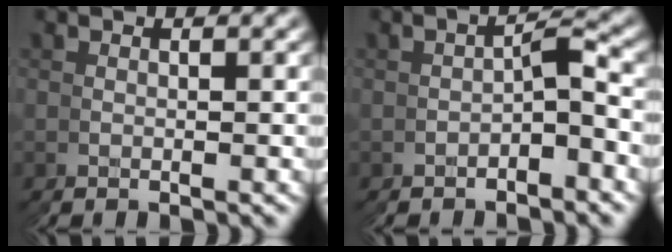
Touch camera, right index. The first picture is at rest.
{"total": 1.9, "force": [-1.8, 0.3, 0.4], "torque": [0.002, -0.004, -0.027]}